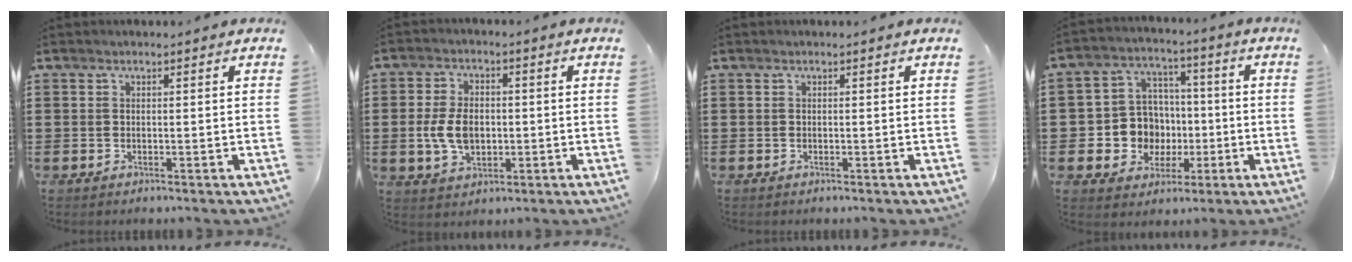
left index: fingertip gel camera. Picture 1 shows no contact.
{"total": 6.6, "force": [-0.5, 4.2, 5.0], "torque": [-0.122, 0.003, -0.016]}
{"total": 0.0}
{"total": 9.1, "force": [-0.5, 8.7, 2.5], "torque": [-0.086, 0.011, 0.000]}